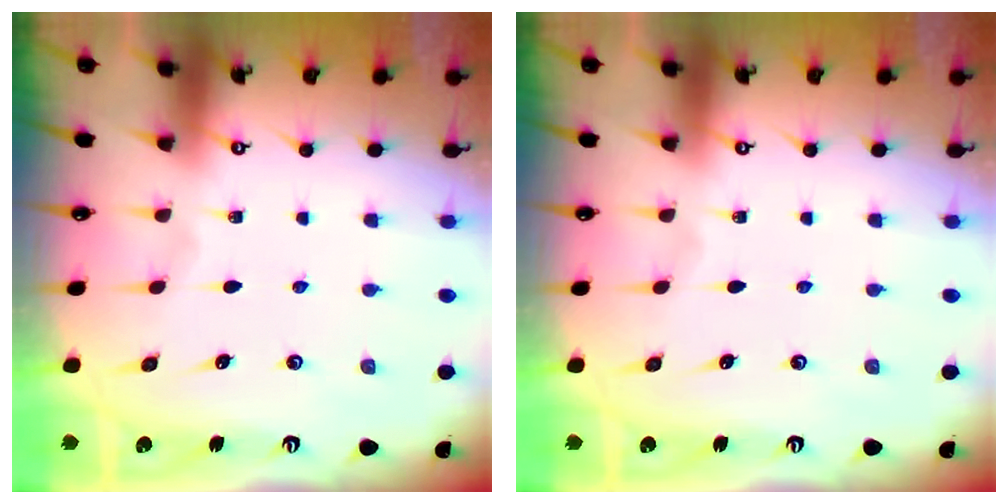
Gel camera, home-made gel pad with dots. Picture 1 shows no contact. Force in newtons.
{"total": 0.0}